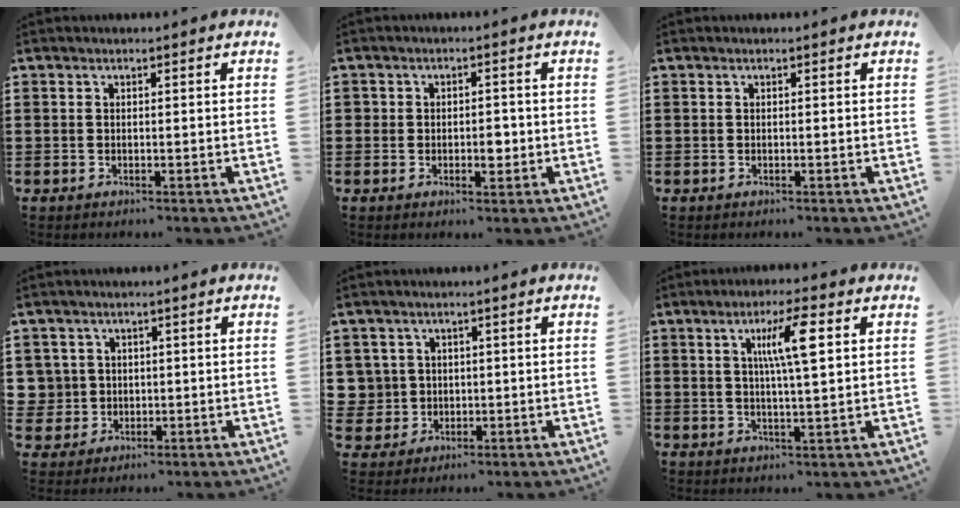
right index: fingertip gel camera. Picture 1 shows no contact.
{"total": 2.9, "force": [-0.4, 2.1, 2.0], "torque": [-0.032, 0.000, -0.010]}
{"total": 0.0}
{"total": 3.3, "force": [0.3, 3.3, 0.3], "torque": [-0.026, 0.007, 0.005]}
{"total": 3.5, "force": [0.6, 3.5, 0.2], "torque": [-0.033, 0.006, 0.008]}
{"total": 7.4, "force": [2.2, 0.8, 7.0], "torque": [-0.141, 0.006, 0.031]}